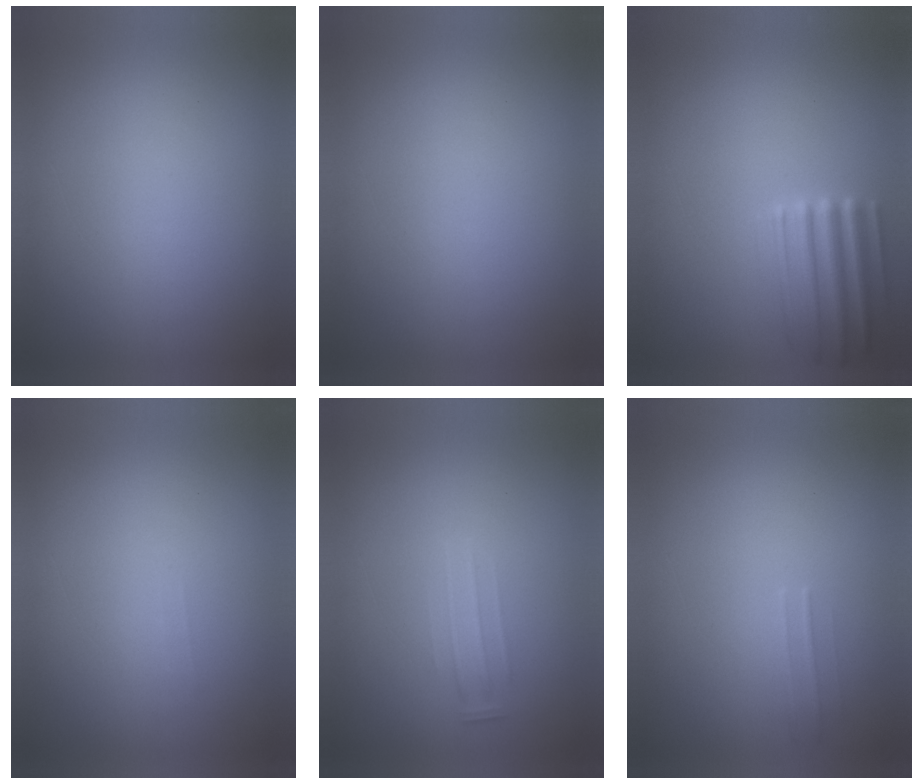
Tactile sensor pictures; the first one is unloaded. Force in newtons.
{"total": 0.0}
{"total": 4.1}
{"total": 1.2}
{"total": 1.6}
{"total": 1.5}